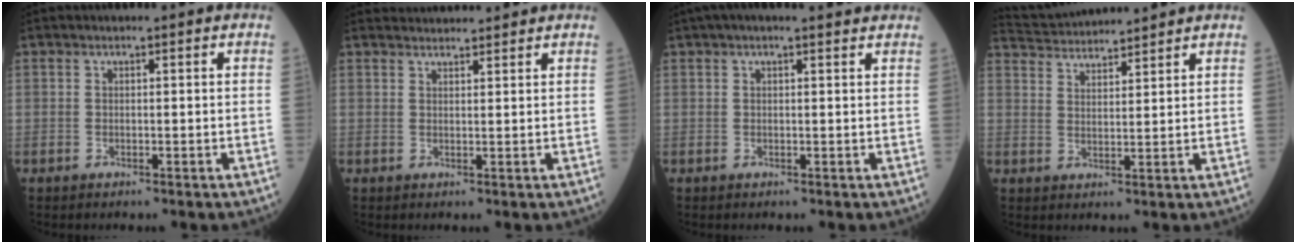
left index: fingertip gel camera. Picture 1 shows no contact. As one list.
[{"total": 4.1, "force": [4.1, 0.3, 0.4], "torque": [-0.010, 0.027, 0.061]}, {"total": 5.1, "force": [4.4, 0.4, 2.5], "torque": [-0.041, 0.031, 0.053]}, {"total": 8.4, "force": [8.2, -0.2, 1.4], "torque": [-0.040, 0.027, 0.141]}]